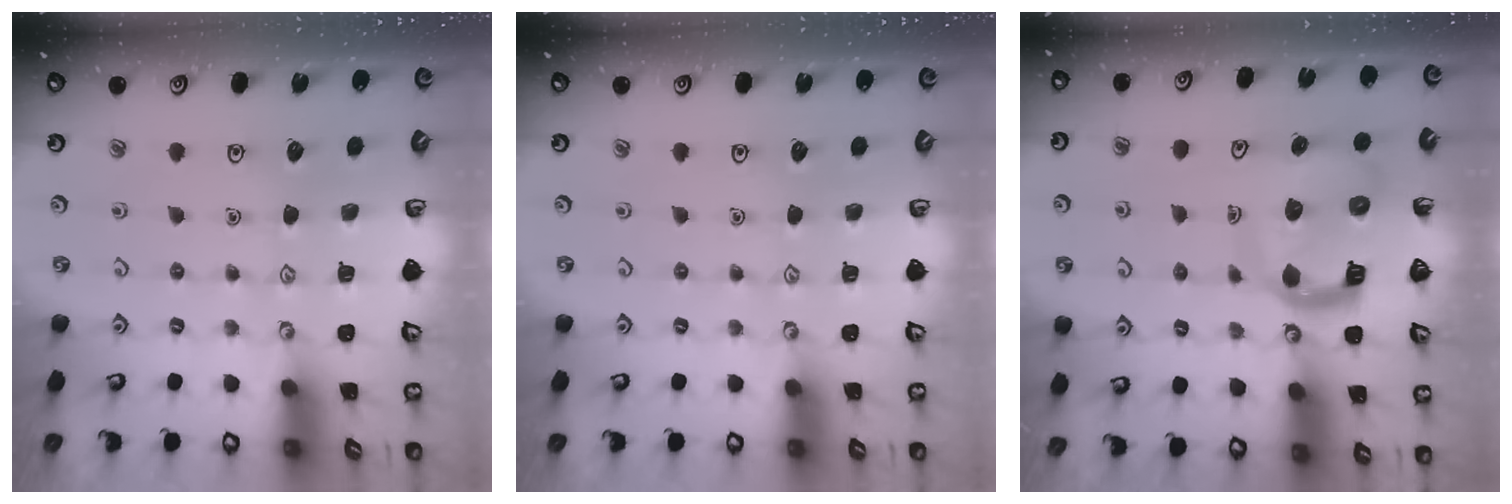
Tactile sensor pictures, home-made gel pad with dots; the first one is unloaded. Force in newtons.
{"total": 0.0}
{"total": 11.0, "press": 10.9, "slide": 1.3}